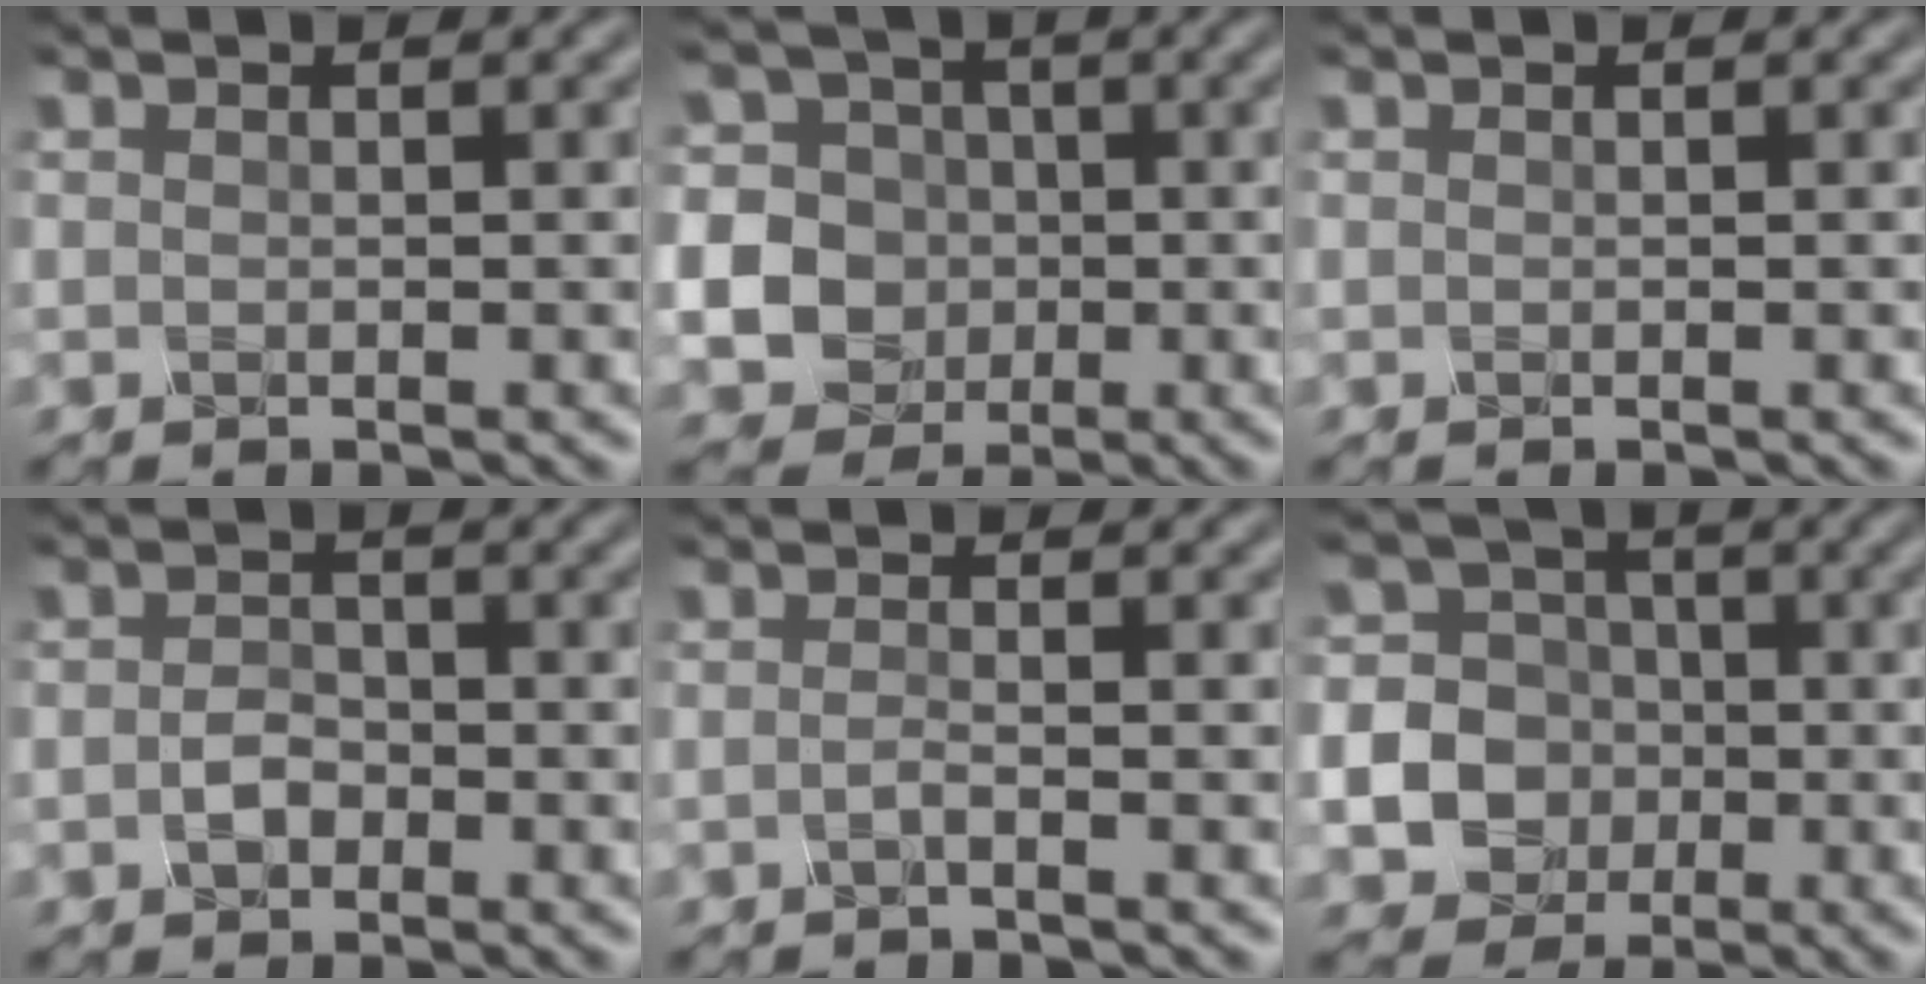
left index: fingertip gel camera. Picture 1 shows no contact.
{"total": 13.9, "force": [-2.6, 13.3, 3.4], "torque": [-0.104, -0.021, -0.058]}
{"total": 0.0}
{"total": 1.7, "force": [-1.1, 1.0, 0.7], "torque": [-0.015, -0.001, -0.021]}
{"total": 1.2, "force": [-1.0, 0.3, 0.6], "torque": [-0.007, -0.004, -0.020]}
{"total": 12.4, "force": [-3.5, 11.6, 2.6], "torque": [-0.076, -0.022, -0.087]}